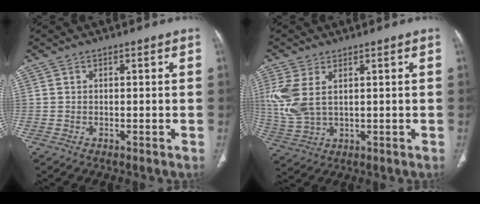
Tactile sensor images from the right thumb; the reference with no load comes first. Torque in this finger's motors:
{"motor_torque": [-0.11, 0.35, 0.46, 0.84, 0.14]}